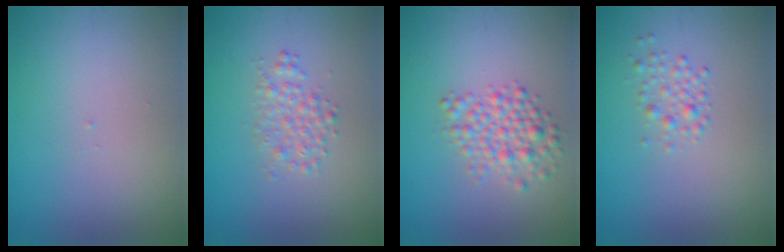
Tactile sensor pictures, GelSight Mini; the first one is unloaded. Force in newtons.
{"total": 2.0, "press": 2.0, "slide": 0.0}
{"total": 3.2, "press": 3.2, "slide": 0.1}
{"total": 1.4, "press": 1.4, "slide": 0.0}